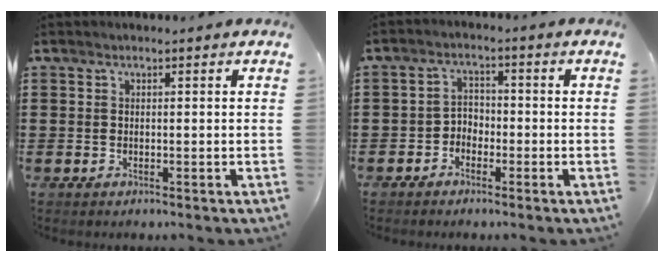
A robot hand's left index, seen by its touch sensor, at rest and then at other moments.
{"total": 2.6, "force": [-2.1, 1.5, 0.4], "torque": [-0.014, 0.007, -0.047]}